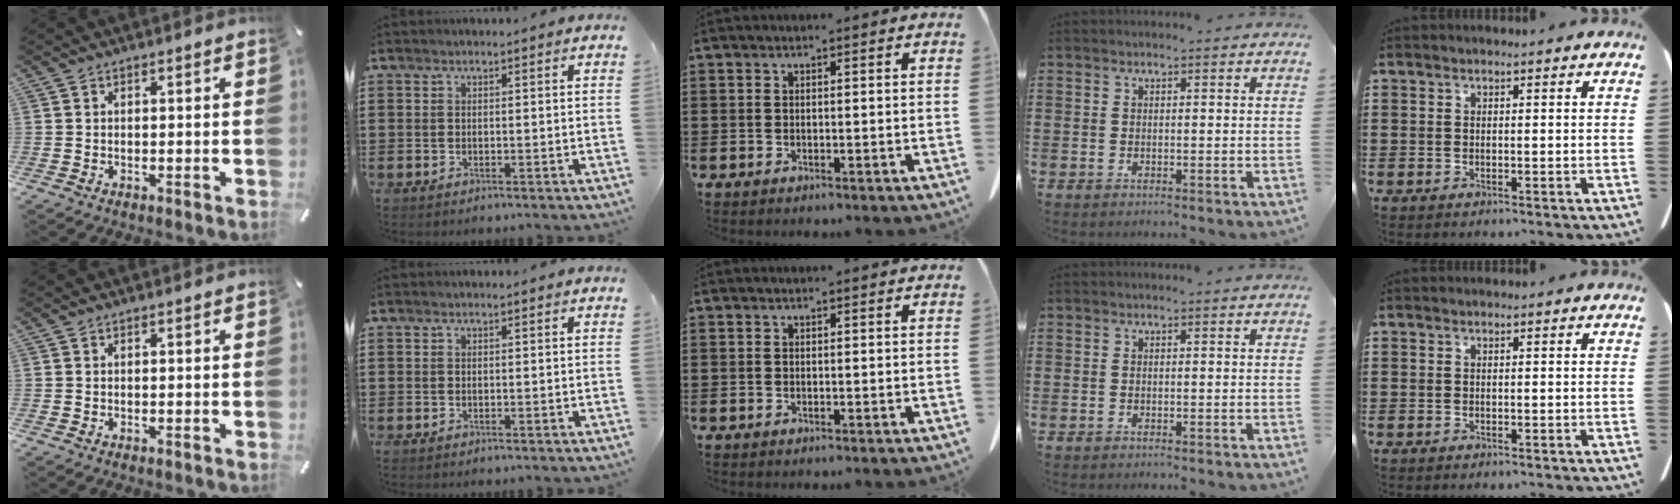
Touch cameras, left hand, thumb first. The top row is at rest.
{}